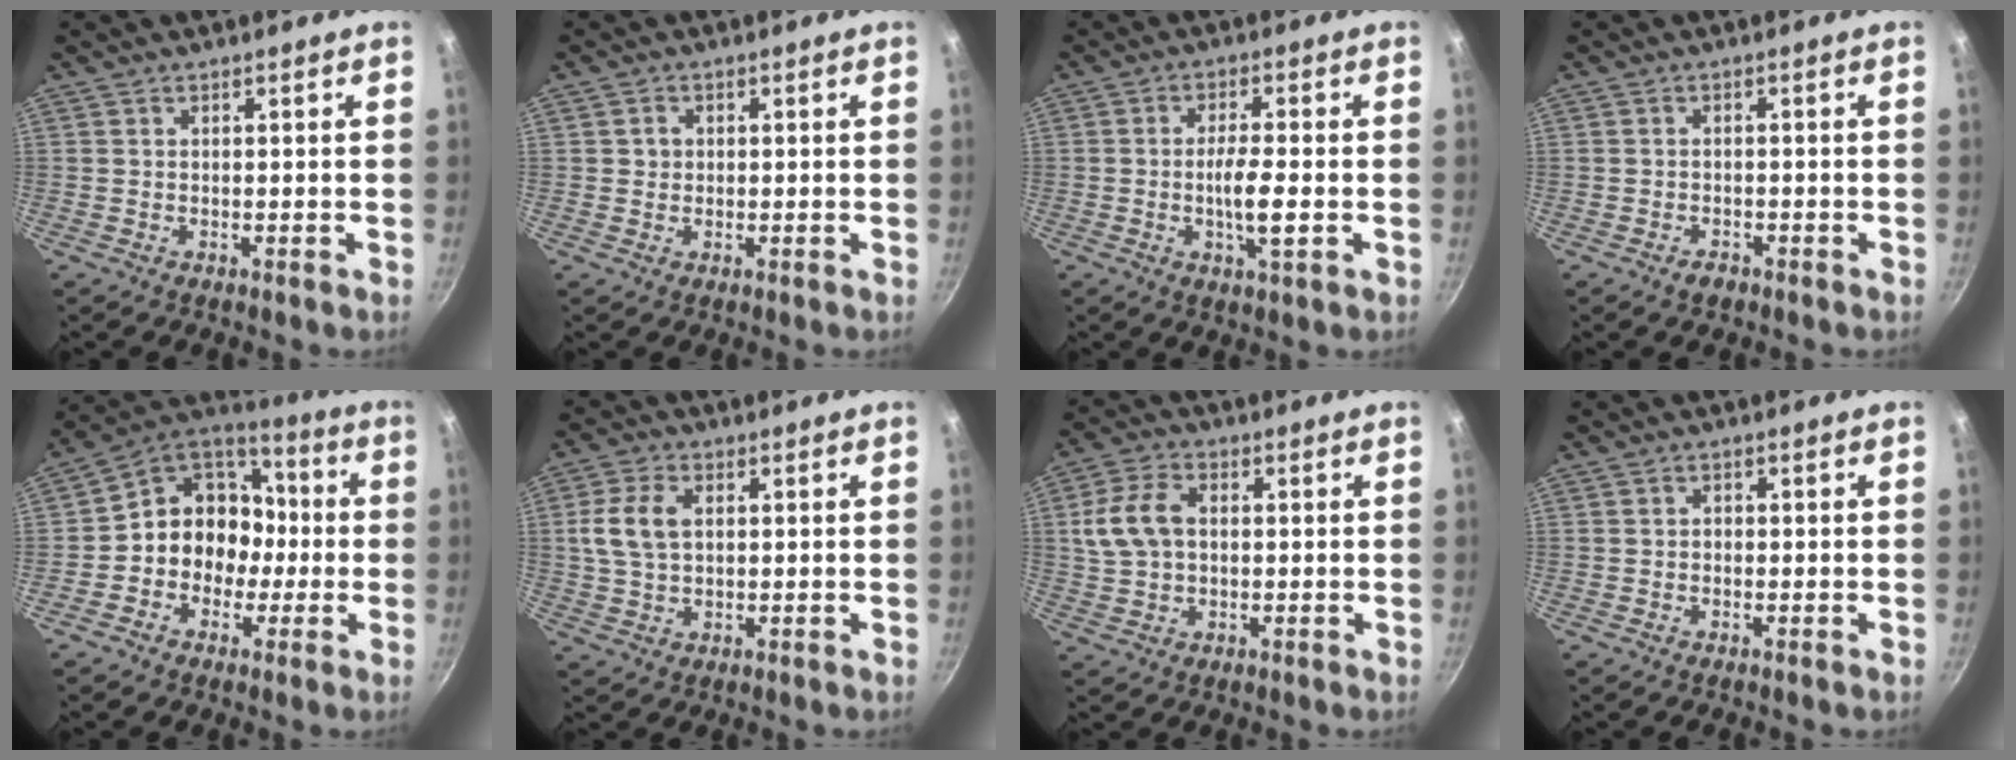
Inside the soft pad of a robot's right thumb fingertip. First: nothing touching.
{"total": 1.8, "force": [0.2, 1.7, 0.6], "torque": [-0.004, 0.004, 0.001]}
{"total": 6.3, "force": [-1.2, 1.2, 6.1], "torque": [-0.113, 0.005, -0.024]}
{"total": 1.9, "force": [-1.4, 1.0, 0.8], "torque": [-0.011, 0.014, -0.020]}
{"total": 13.5, "force": [-2.0, 11.7, 6.4], "torque": [-0.045, 0.052, -0.051]}
{"total": 7.7, "force": [1.3, 5.0, 5.7], "torque": [-0.107, 0.009, 0.023]}
{"total": 9.2, "force": [1.0, 6.4, 6.5], "torque": [-0.122, 0.018, 0.016]}
{"total": 0.9, "force": [-0.4, 0.8, 0.4], "torque": [-0.005, 0.004, -0.007]}